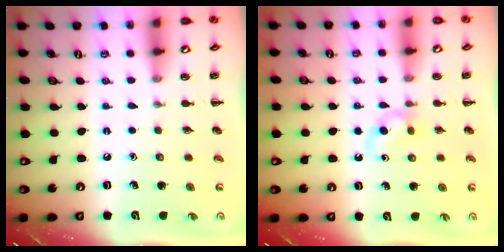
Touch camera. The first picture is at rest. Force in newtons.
{"total": 2.7, "press": 2.4, "slide": 1.2}